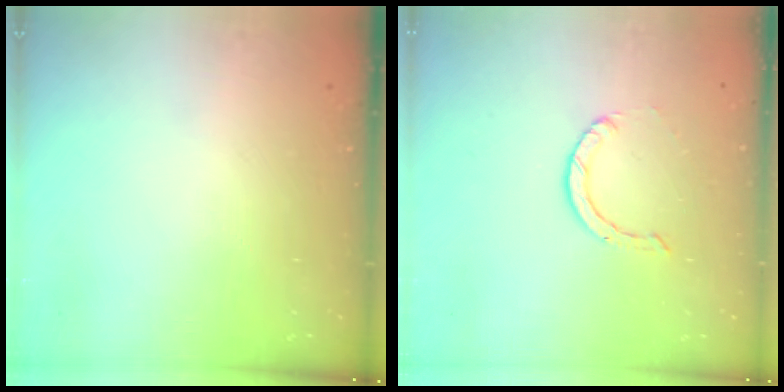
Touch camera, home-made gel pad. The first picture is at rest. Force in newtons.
{"total": 0.9, "press": 0.9, "slide": 0.1}